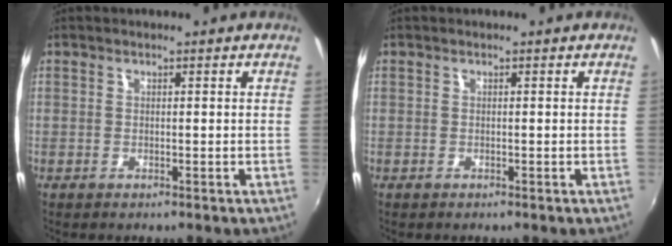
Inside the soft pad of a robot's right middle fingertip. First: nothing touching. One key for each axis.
{"total": 0.0}